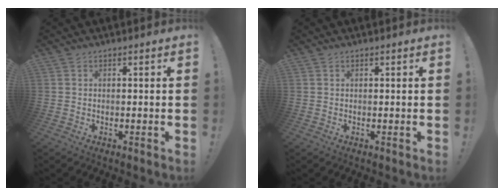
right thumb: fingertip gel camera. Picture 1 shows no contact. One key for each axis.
{"total": 0.0}